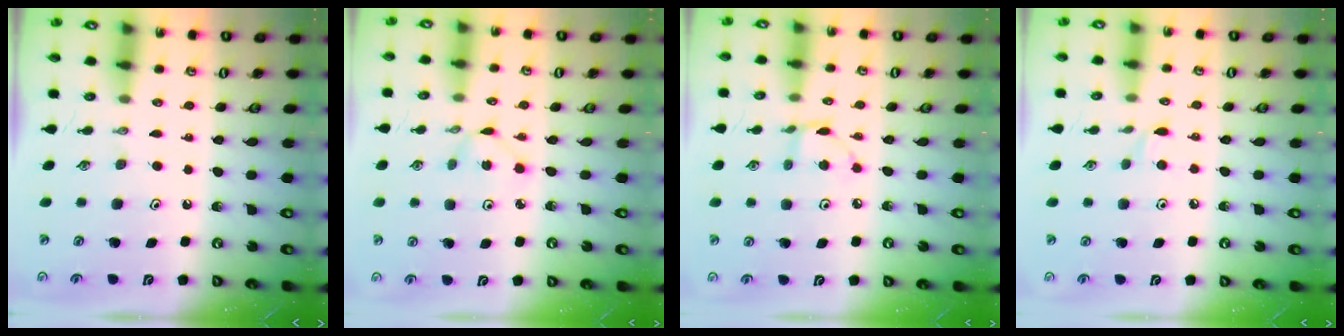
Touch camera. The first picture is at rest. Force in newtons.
{"total": 1.5, "press": 1.5, "slide": 0.2}
{"total": 3.2, "press": 3.1, "slide": 0.4}
{"total": 4.7, "press": 4.6, "slide": 0.6}